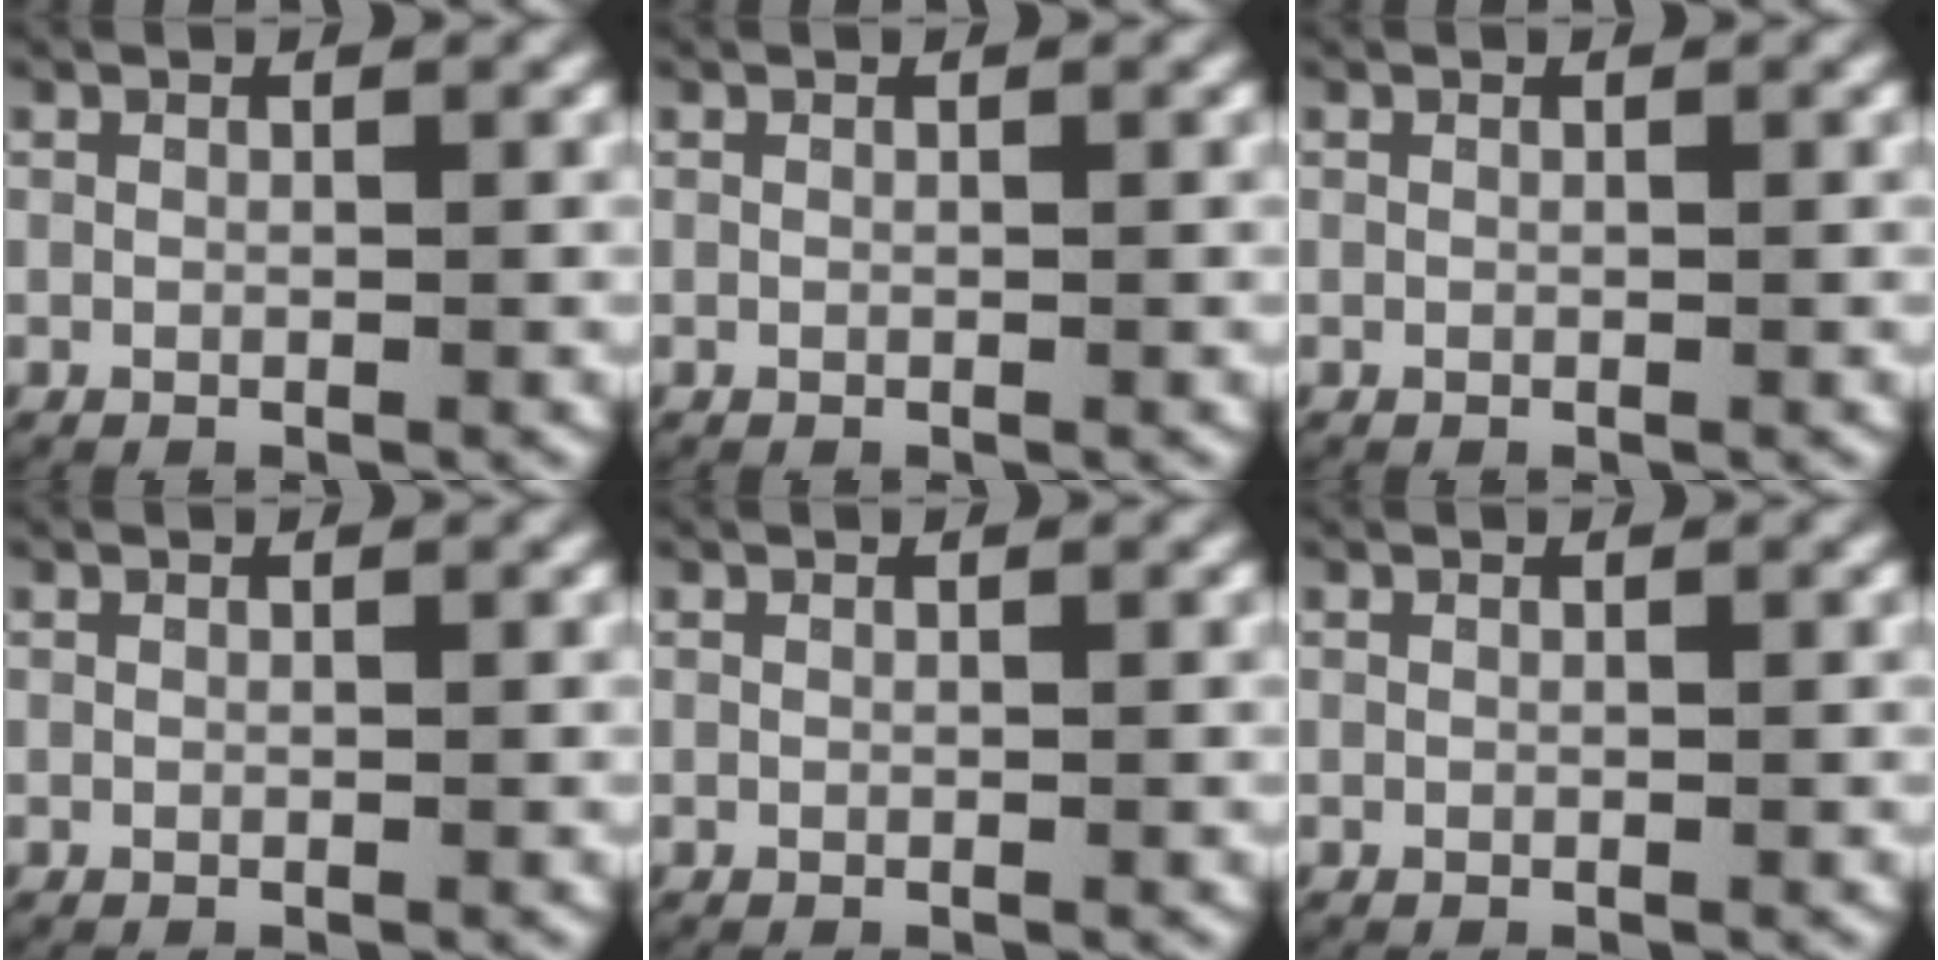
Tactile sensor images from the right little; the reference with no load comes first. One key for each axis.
{"total": 0.0}
{"total": 0.0}
{"total": 0.0}
{"total": 0.0}
{"total": 0.0}